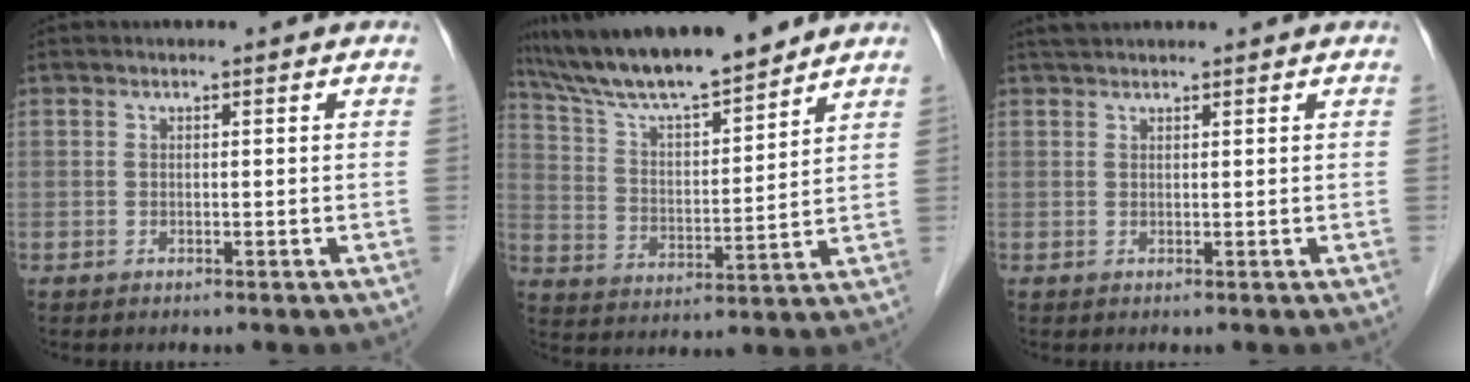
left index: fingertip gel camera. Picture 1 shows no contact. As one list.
[{"total": 14.0, "force": [12.5, 1.1, 6.2], "torque": [-0.113, 0.006, 0.225]}, {"total": 2.4, "force": [2.3, 0.3, 0.9], "torque": [-0.011, 0.024, 0.039]}]